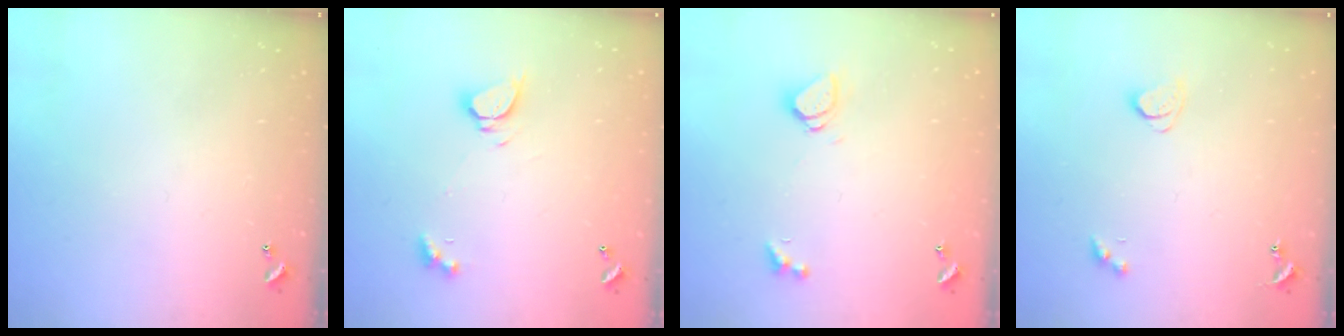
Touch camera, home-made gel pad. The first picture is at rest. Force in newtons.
{"total": 4.6, "press": 4.5, "slide": 0.5}
{"total": 1.6, "press": 1.5, "slide": 0.4}
{"total": 2.1, "press": 2.1, "slide": 0.4}